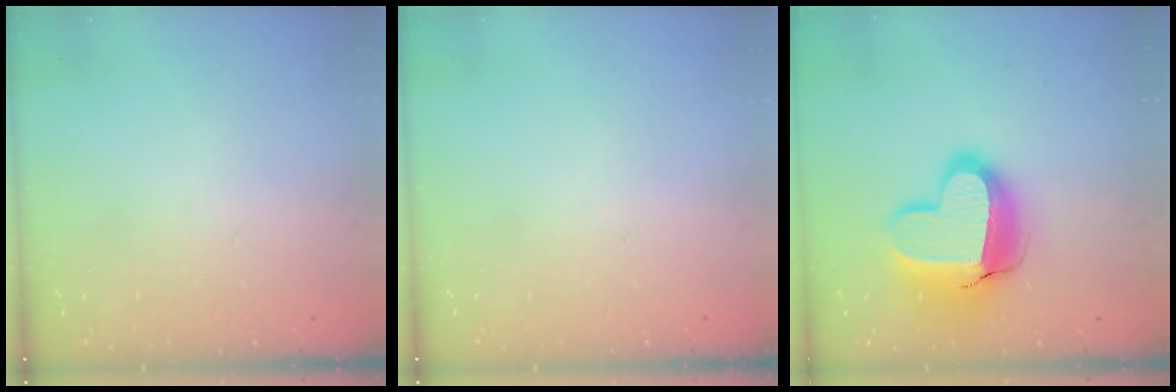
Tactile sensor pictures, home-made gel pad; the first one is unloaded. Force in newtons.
{"total": 0.0}
{"total": 19.2, "press": 19.2, "slide": 1.5}